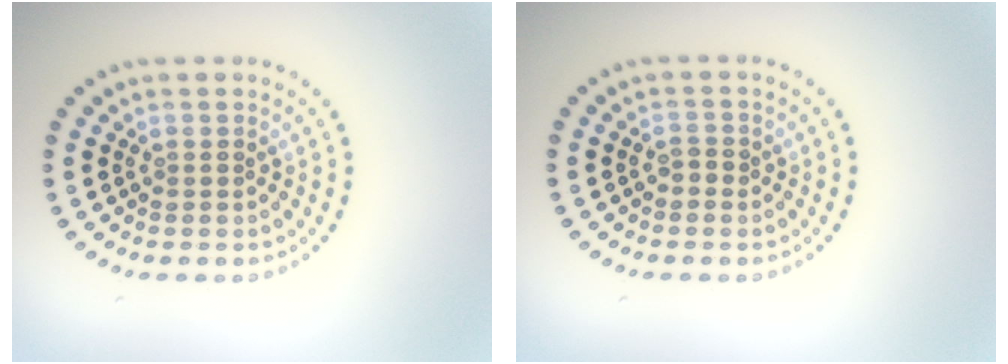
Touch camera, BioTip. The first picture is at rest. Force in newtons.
{"total": 0.9, "press": 0.9, "slide": 0.2}